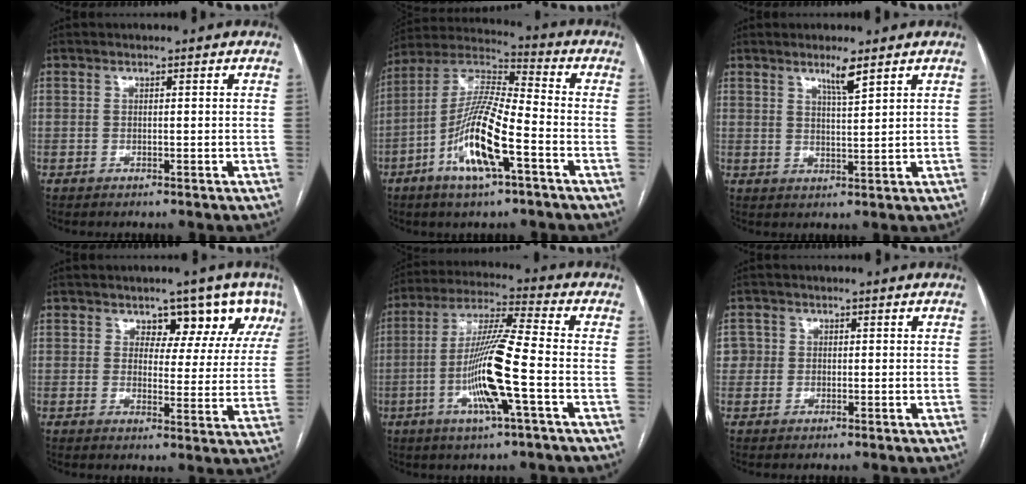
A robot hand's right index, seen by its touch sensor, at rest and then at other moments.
{"total": 14.3, "force": [-5.5, 2.4, 13.0], "torque": [-0.261, -0.002, -0.106]}
{"total": 3.6, "force": [2.5, 0.0, 2.6], "torque": [-0.050, -0.007, 0.047]}
{"total": 8.4, "force": [5.5, 4.9, 4.2], "torque": [-0.035, 0.004, 0.056]}
{"total": 13.0, "force": [-3.5, 0.0, 12.5], "torque": [-0.241, -0.004, -0.070]}
{"total": 2.5, "force": [0.3, 2.5, 0.1], "torque": [0.018, 0.012, 0.007]}